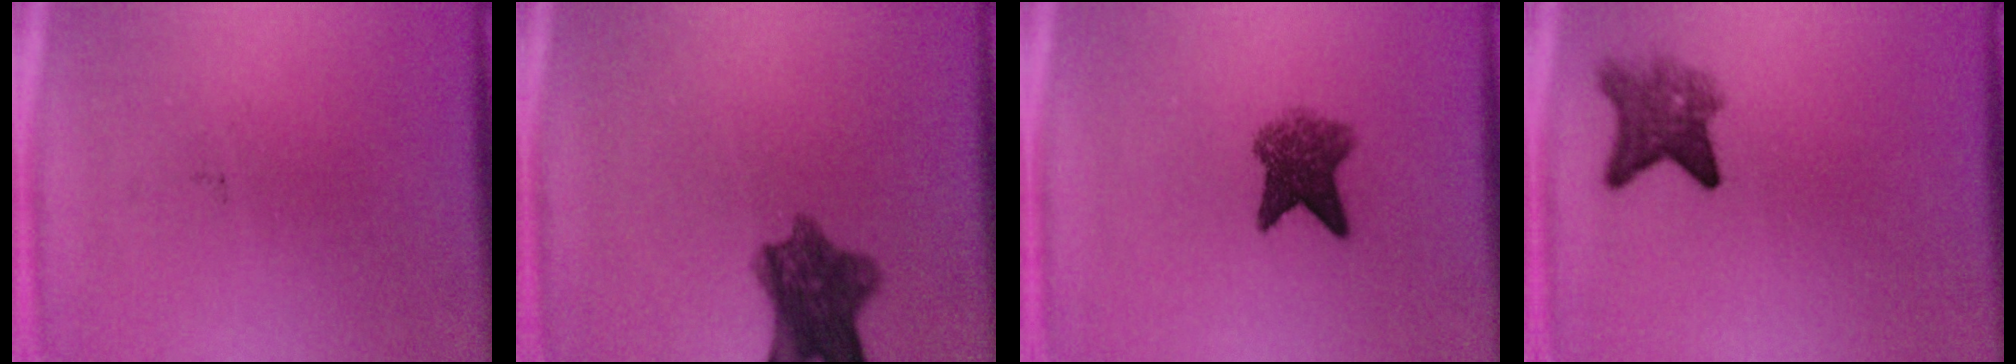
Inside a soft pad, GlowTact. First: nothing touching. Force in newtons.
{"total": 8.4}
{"total": 5.7}
{"total": 4.5}